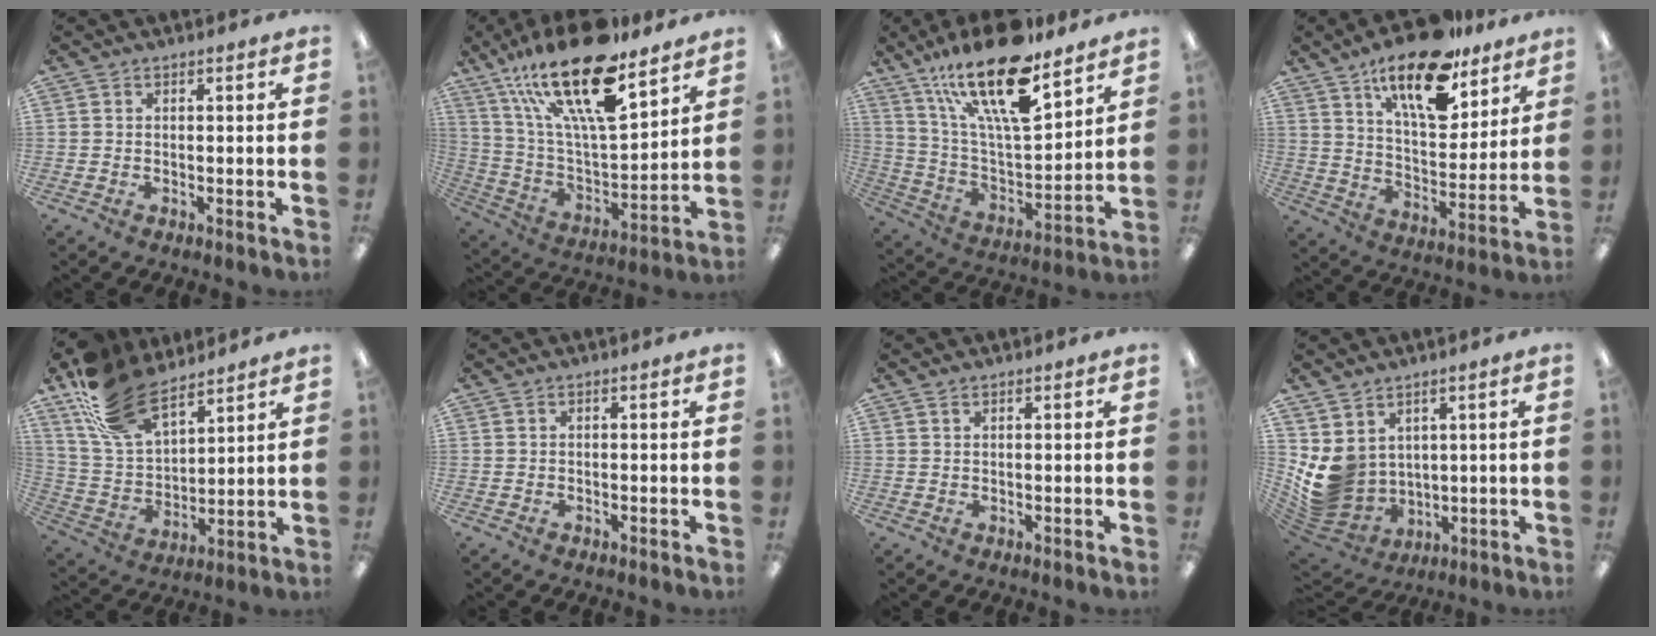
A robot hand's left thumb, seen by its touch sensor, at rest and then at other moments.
{"total": 25.5, "force": [16.7, 8.1, 17.5], "torque": [-0.318, -0.098, 0.283]}
{"total": 23.8, "force": [15.9, 7.6, 16.0], "torque": [-0.293, -0.098, 0.266]}
{"total": 18.5, "force": [12.9, 7.5, 10.9], "torque": [-0.178, -0.070, 0.219]}
{"total": 20.2, "force": [13.8, 10.2, 10.6], "torque": [-0.234, -0.057, 0.259]}
{"total": 0.0}
{"total": 1.0, "force": [0.7, 0.4, 0.4], "torque": [-0.010, 0.000, 0.014]}
{"total": 8.7, "force": [2.8, 7.5, 3.2], "torque": [-0.106, -0.035, 0.064]}